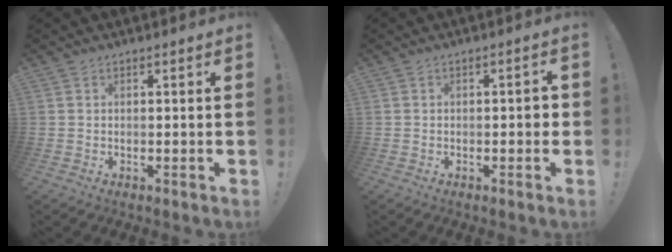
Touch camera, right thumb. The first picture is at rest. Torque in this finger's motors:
{"motor_torque": [0.38, 0.27, -0.12, 0.05, 0.00]}